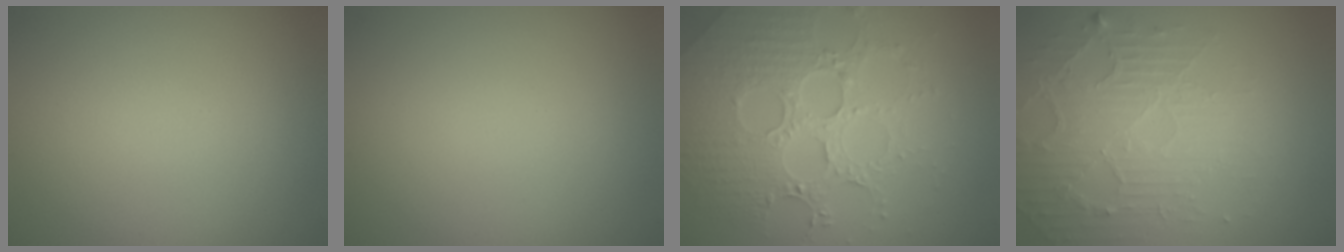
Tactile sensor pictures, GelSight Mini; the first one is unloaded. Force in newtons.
{"total": 0.0}
{"total": 6.6, "press": 5.3, "slide": 4.0}
{"total": 5.6, "press": 3.4, "slide": 4.4}